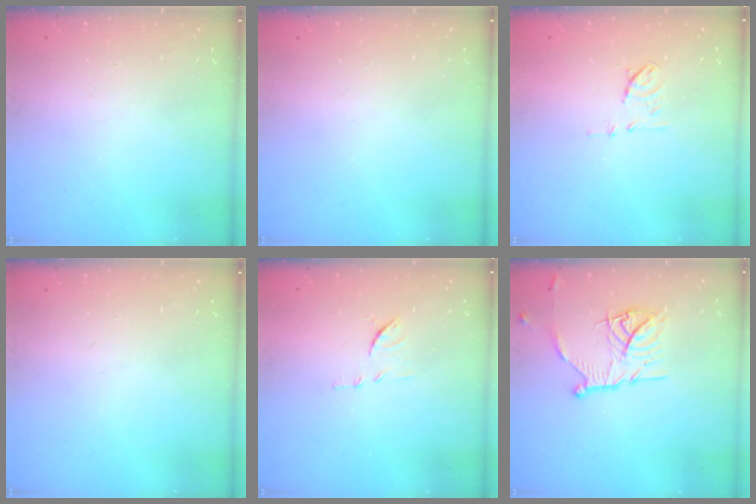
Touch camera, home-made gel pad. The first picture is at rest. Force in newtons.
{"total": 0.0}
{"total": 6.7, "press": 6.6, "slide": 0.9}
{"total": 0.0}
{"total": 8.2, "press": 8.2, "slide": 0.6}
{"total": 14.2, "press": 14.2, "slide": 1.2}